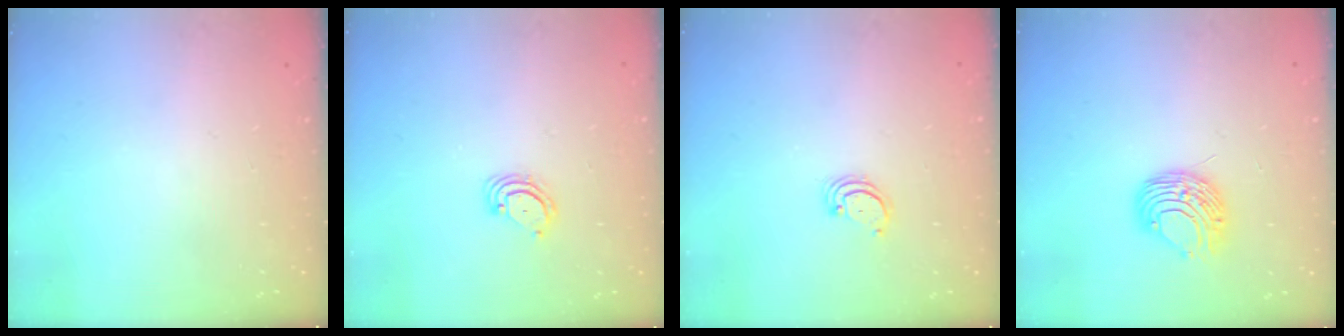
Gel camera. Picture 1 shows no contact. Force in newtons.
{"total": 3.8, "press": 3.8, "slide": 0.3}
{"total": 2.5, "press": 2.5, "slide": 0.3}
{"total": 8.9, "press": 8.9, "slide": 0.7}